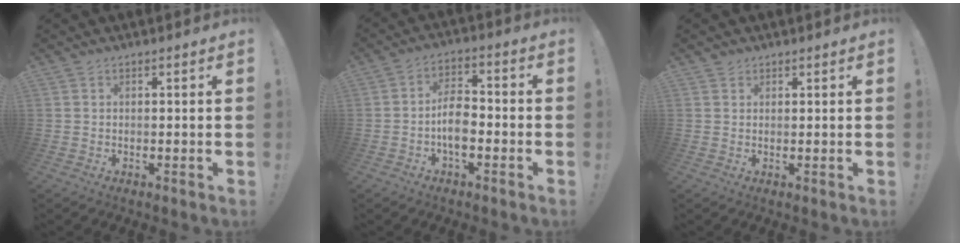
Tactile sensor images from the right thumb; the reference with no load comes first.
{"total": 8.1, "force": [-2.7, 4.7, 6.0], "torque": [-0.113, 0.014, -0.046]}
{"total": 1.2, "force": [0.9, 0.7, 0.2], "torque": [-0.002, -0.001, 0.018]}